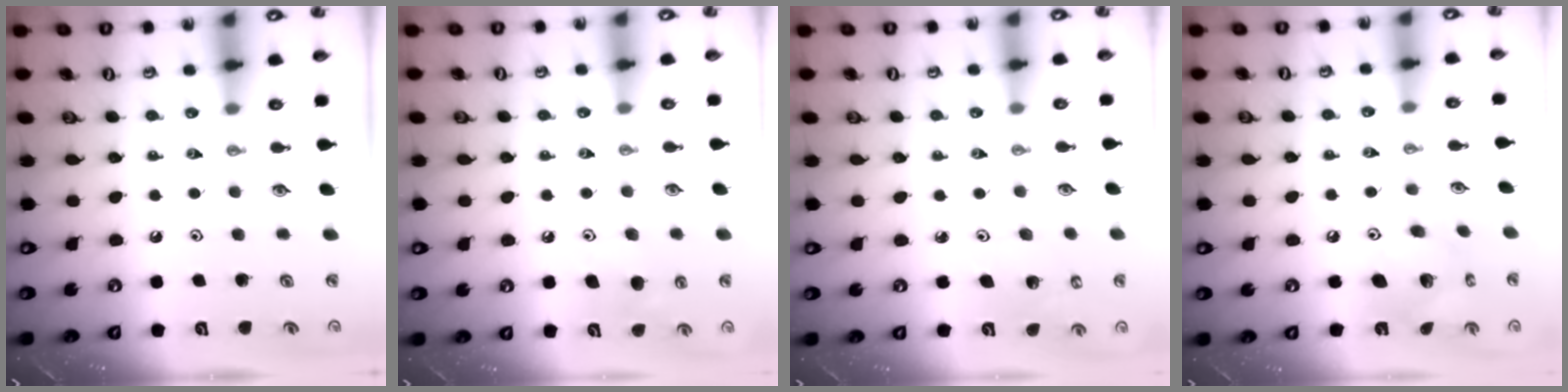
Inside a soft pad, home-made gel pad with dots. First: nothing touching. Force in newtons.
{"total": 7.2, "press": 7.2, "slide": 0.8}
{"total": 3.4, "press": 3.3, "slide": 0.8}
{"total": 11.2, "press": 11.1, "slide": 0.8}